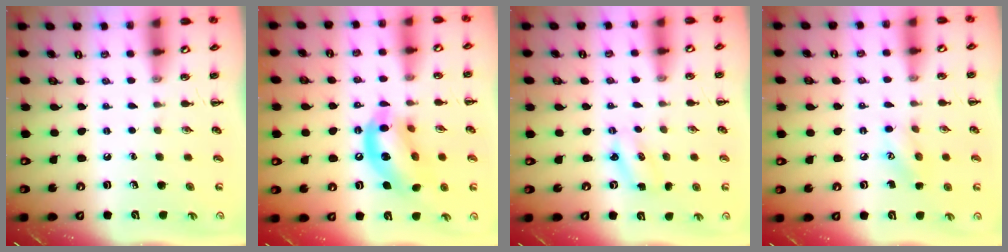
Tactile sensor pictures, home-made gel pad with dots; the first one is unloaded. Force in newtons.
{"total": 14.2, "press": 13.8, "slide": 3.3}
{"total": 2.2, "press": 2.1, "slide": 0.6}
{"total": 7.3, "press": 7.2, "slide": 1.1}